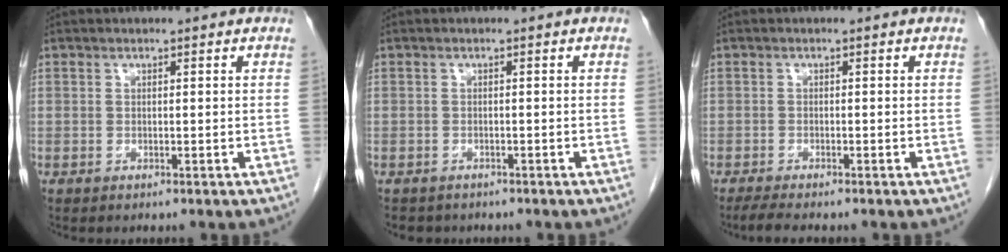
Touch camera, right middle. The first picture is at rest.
{"total": 2.9, "force": [-2.4, 1.6, 0.4], "torque": [-0.010, 0.002, -0.030]}
{"total": 3.1, "force": [-2.6, 0.2, 1.7], "torque": [-0.032, -0.008, -0.040]}